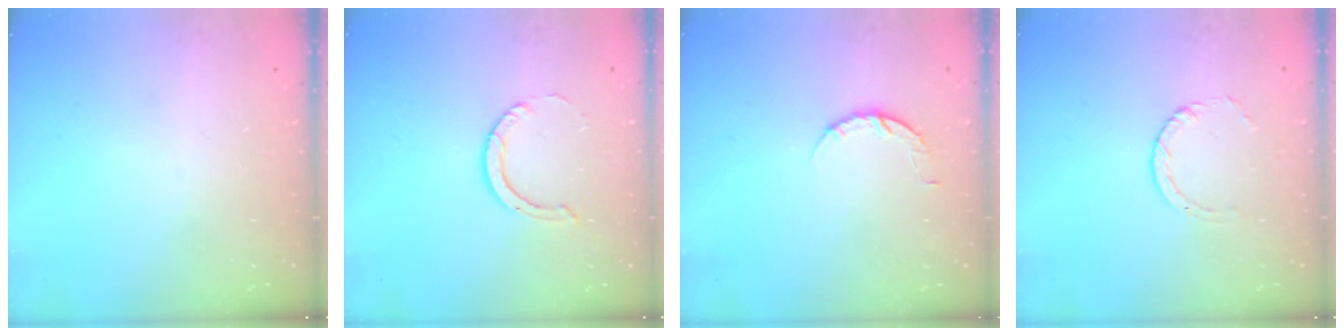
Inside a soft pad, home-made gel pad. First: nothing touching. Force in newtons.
{"total": 4.6, "press": 4.6, "slide": 0.3}
{"total": 5.2, "press": 5.2, "slide": 0.8}
{"total": 1.0, "press": 1.0, "slide": 0.1}